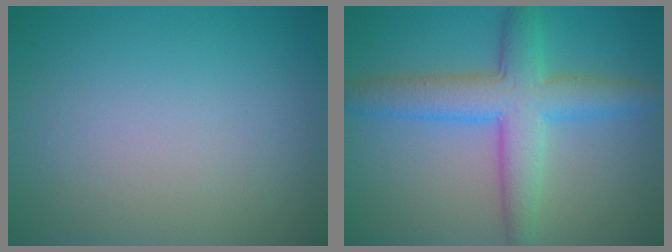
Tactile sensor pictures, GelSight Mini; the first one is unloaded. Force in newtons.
{"total": 5.9, "press": 5.9, "slide": 0.3}